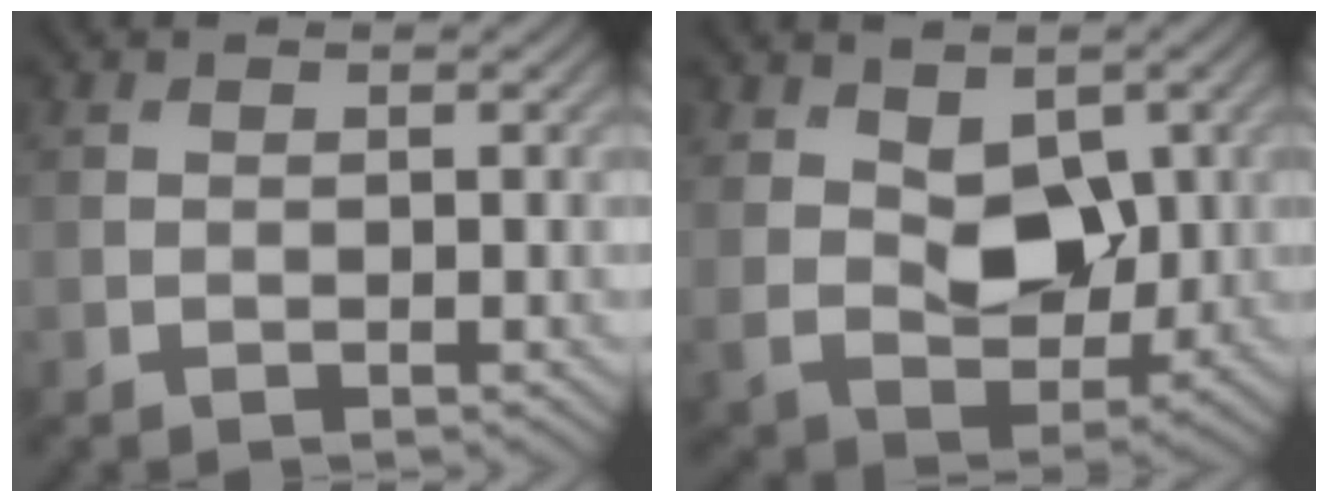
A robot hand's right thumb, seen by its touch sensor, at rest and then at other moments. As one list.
[{"total": 8.0, "force": [2.3, 5.3, 5.4], "torque": [-0.112, -0.017, 0.037]}]